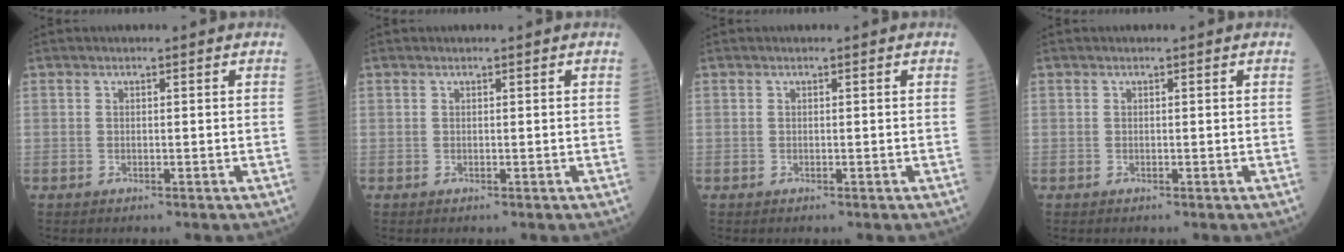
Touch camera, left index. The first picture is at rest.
{"total": 0.0}
{"total": 0.0}
{"total": 0.0}